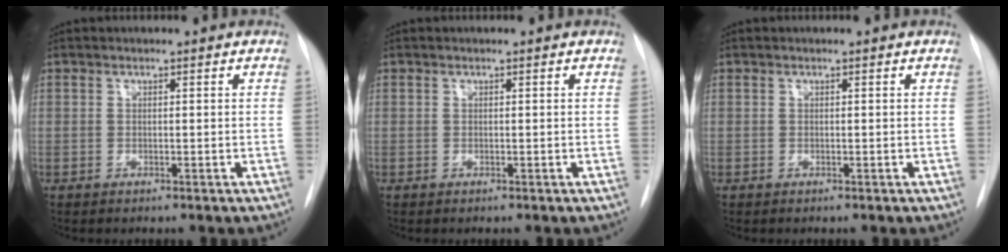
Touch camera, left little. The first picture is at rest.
{"total": 0.0}
{"total": 0.0}